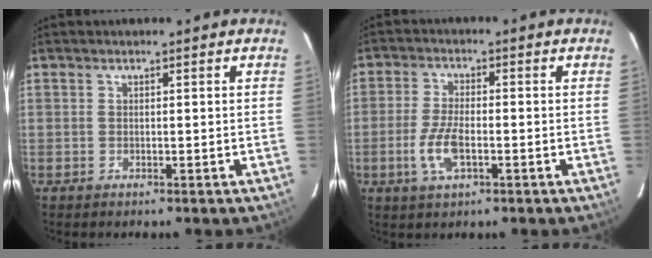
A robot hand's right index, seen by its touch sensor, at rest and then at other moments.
{"total": 6.7, "force": [-2.3, 2.6, 5.7], "torque": [-0.125, -0.004, -0.044]}